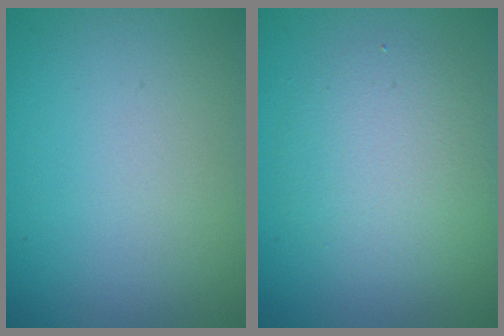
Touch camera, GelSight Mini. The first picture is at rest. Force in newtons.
{"total": 3.8, "press": 3.8, "slide": 0.3}